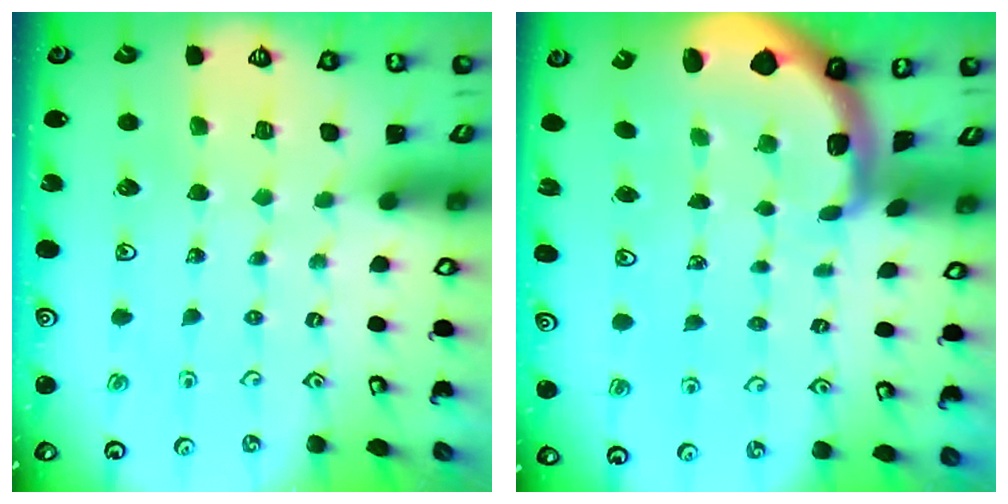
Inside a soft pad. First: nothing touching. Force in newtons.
{"total": 1.7, "press": 1.7, "slide": 0.4}